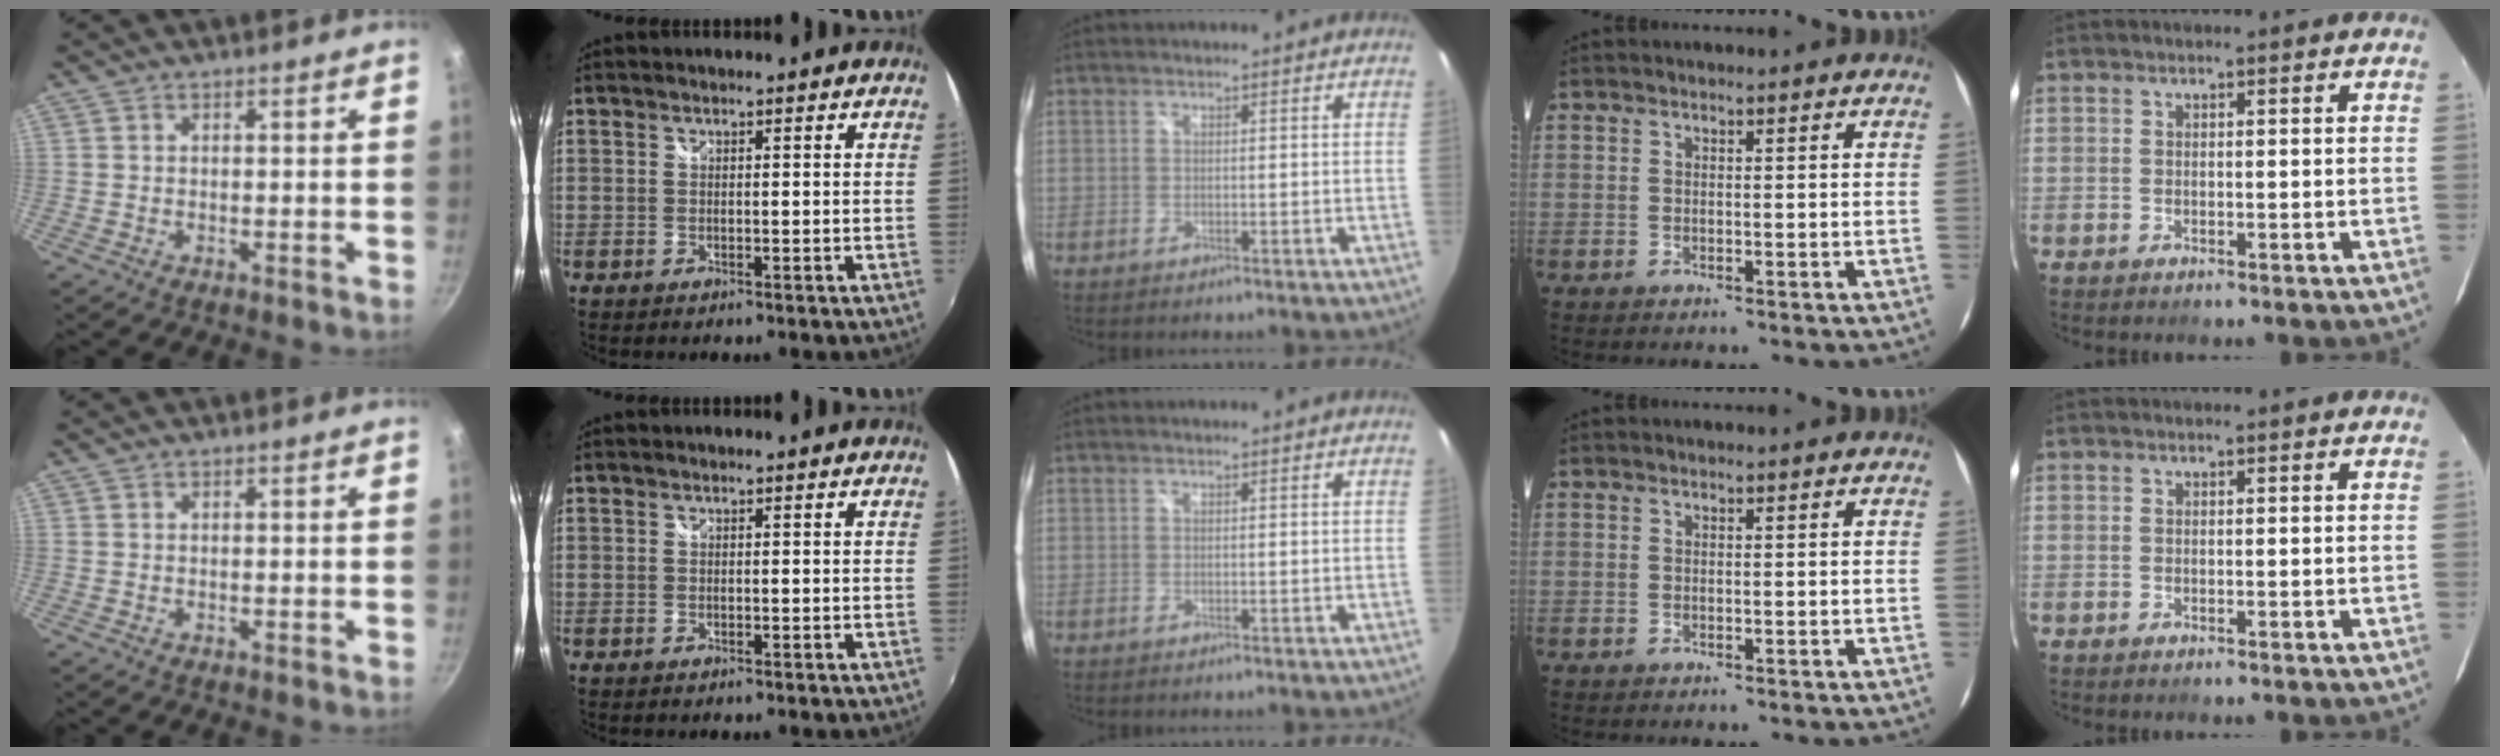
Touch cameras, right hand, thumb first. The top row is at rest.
{}